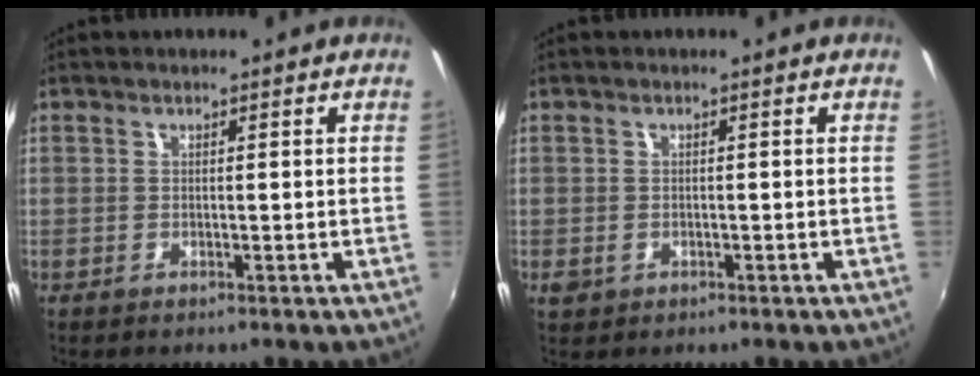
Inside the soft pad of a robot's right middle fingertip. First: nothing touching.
{"total": 2.0, "force": [-0.7, 1.7, 0.9], "torque": [-0.015, -0.005, -0.010]}